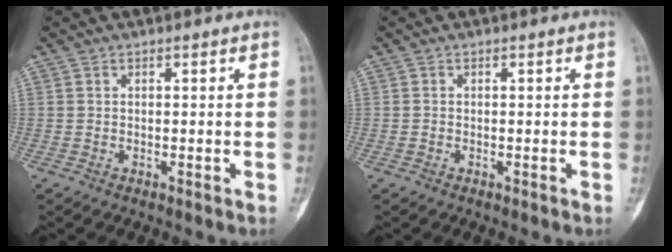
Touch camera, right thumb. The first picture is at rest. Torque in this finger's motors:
{"motor_torque": [0.00, -0.18, -0.42, -0.03, -0.03]}